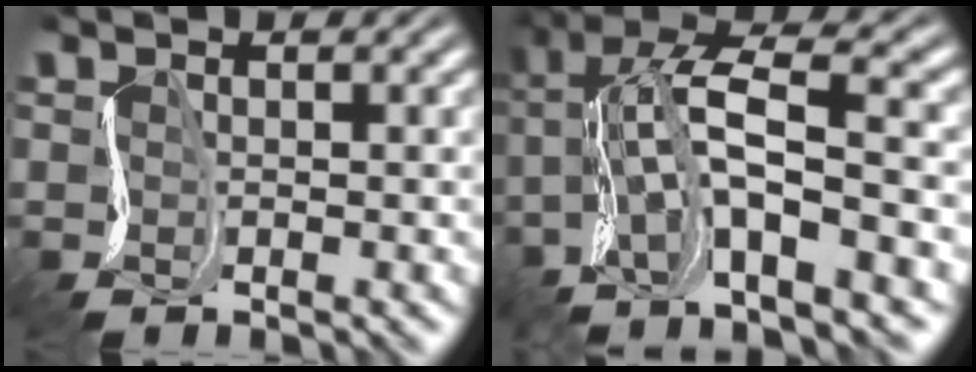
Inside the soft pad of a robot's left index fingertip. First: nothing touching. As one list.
[{"total": 7.8, "force": [-2.6, 1.0, 7.3], "torque": [-0.117, -0.001, -0.055]}]